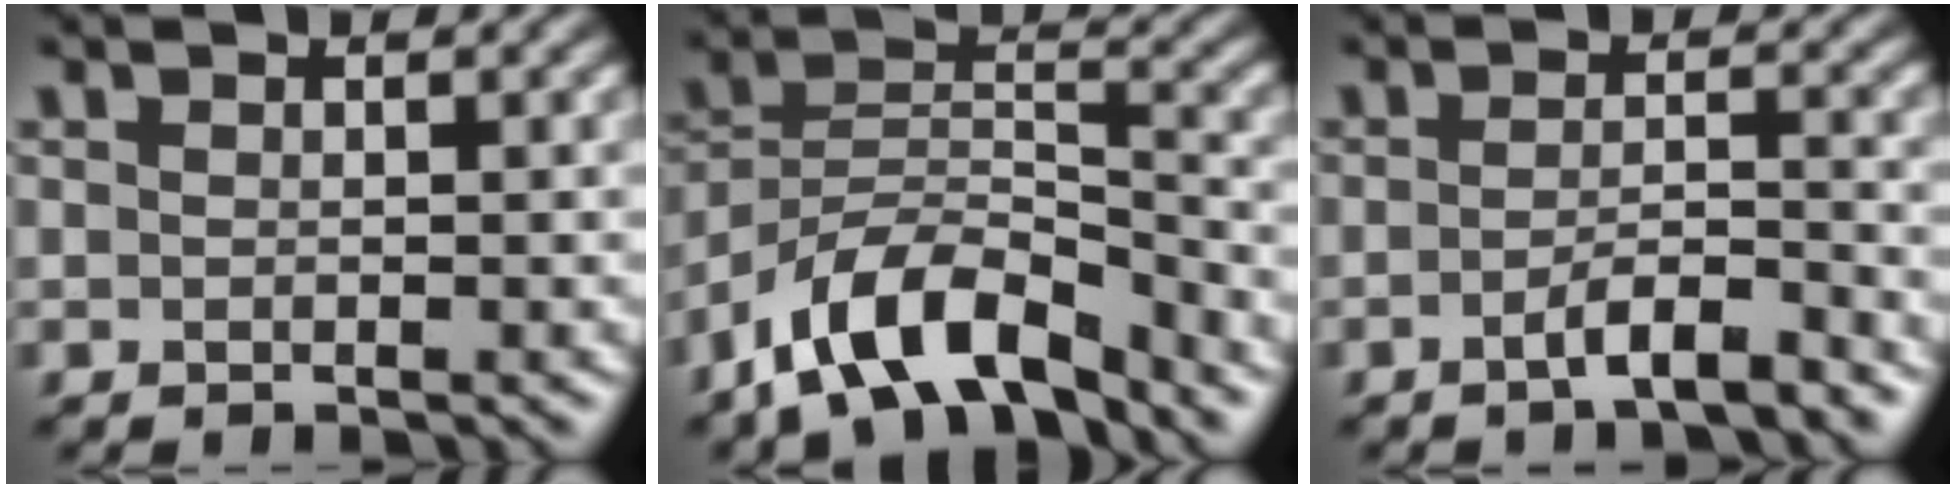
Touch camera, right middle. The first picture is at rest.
{"total": 9.0, "force": [-6.4, 3.5, 5.2], "torque": [-0.088, 0.005, -0.128]}
{"total": 3.0, "force": [-1.8, 0.6, 2.3], "torque": [-0.037, 0.009, -0.039]}